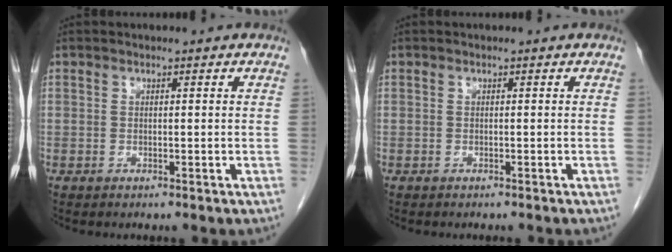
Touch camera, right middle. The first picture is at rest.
{"total": 1.8, "force": [-1.6, 0.3, 0.7], "torque": [-0.014, -0.002, -0.019]}